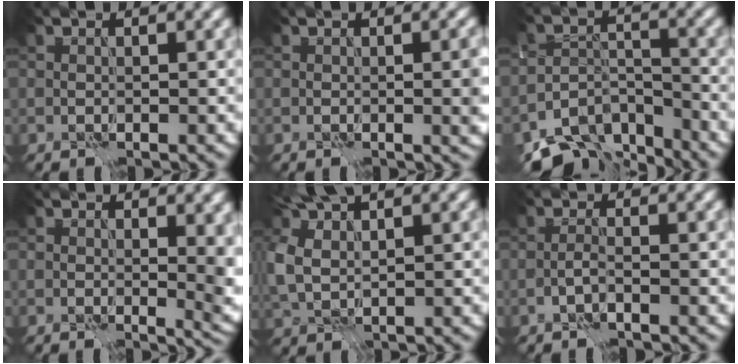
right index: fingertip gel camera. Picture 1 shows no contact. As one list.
[{"total": 2.2, "force": [-0.5, 0.4, 2.1], "torque": [-0.030, -0.002, -0.007]}, {"total": 7.8, "force": [-6.7, 3.0, 2.8], "torque": [-0.045, -0.014, -0.115]}, {"total": 5.9, "force": [-0.1, 2.7, 5.3], "torque": [-0.035, -0.006, -0.001]}, {"total": 5.3, "force": [2.7, 2.5, 3.9], "torque": [-0.103, 0.010, 0.053]}, {"total": 1.0, "force": [-0.8, -0.3, 0.6], "torque": [-0.014, 0.005, -0.018]}]